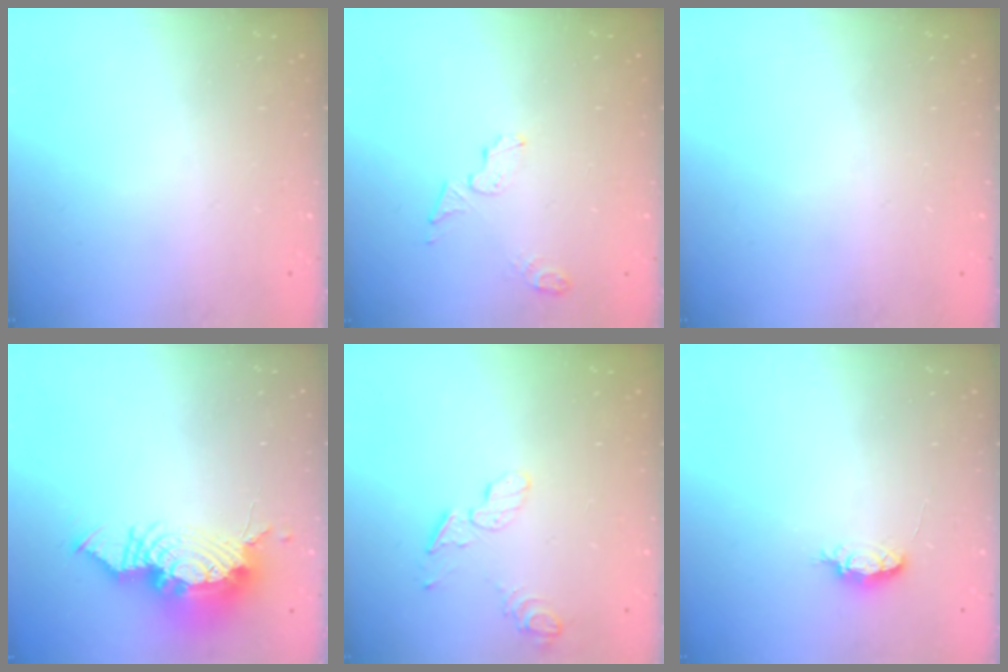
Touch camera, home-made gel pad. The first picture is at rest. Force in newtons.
{"total": 5.3, "press": 5.3, "slide": 0.3}
{"total": 0.0}
{"total": 18.6, "press": 18.2, "slide": 3.9}
{"total": 6.5, "press": 6.5, "slide": 0.0}
{"total": 3.7, "press": 3.7, "slide": 0.5}